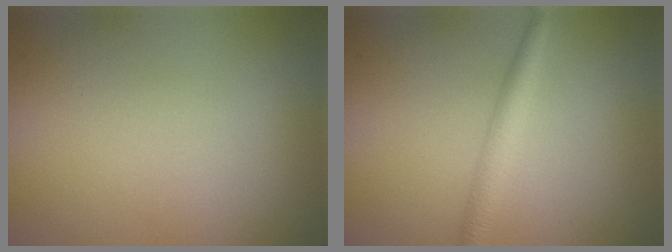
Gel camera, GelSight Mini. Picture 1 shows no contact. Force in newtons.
{"total": 2.5, "press": 2.5, "slide": 0.0}